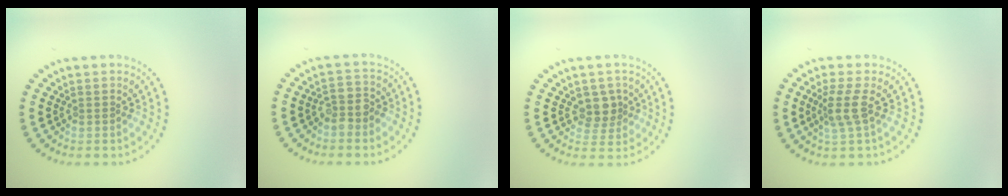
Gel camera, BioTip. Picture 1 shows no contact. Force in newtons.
{"total": 2.3, "press": 2.0, "slide": 1.1}
{"total": 2.3, "press": 1.9, "slide": 1.3}
{"total": 2.4, "press": 1.8, "slide": 1.6}